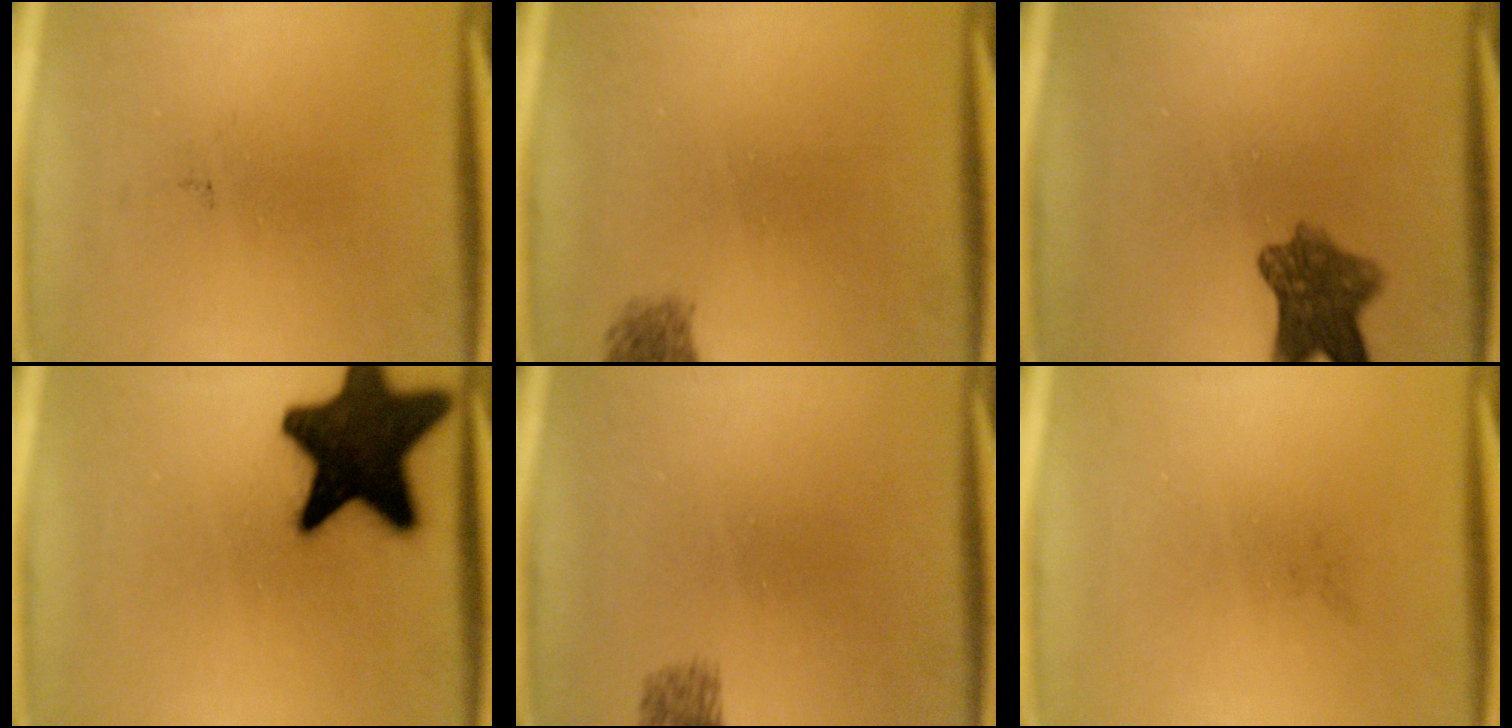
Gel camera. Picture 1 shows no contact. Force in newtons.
{"total": 1.8}
{"total": 7.3}
{"total": 19.4}
{"total": 1.9}
{"total": 0.0}